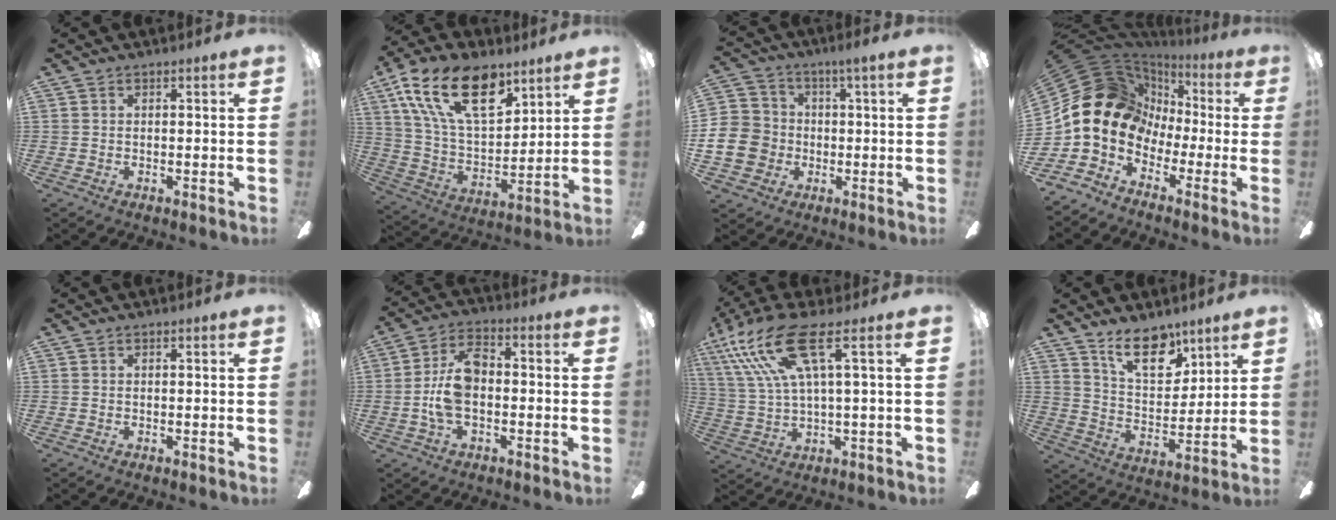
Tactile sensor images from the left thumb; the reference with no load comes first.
{"total": 21.5, "force": [11.8, 10.9, 14.2], "torque": [-0.280, -0.045, 0.208]}
{"total": 10.4, "force": [-2.0, 9.3, 4.2], "torque": [-0.094, 0.030, -0.037]}
{"total": 17.3, "force": [0.6, 14.4, 9.4], "torque": [-0.199, -0.014, 0.021]}
{"total": 0.0}
{"total": 10.9, "force": [-1.1, 5.9, 9.2], "torque": [-0.193, 0.008, -0.019]}
{"total": 16.2, "force": [7.1, 4.5, 13.9], "torque": [-0.289, -0.009, 0.120]}
{"total": 13.7, "force": [9.8, 6.3, 7.2], "torque": [-0.101, -0.051, 0.173]}